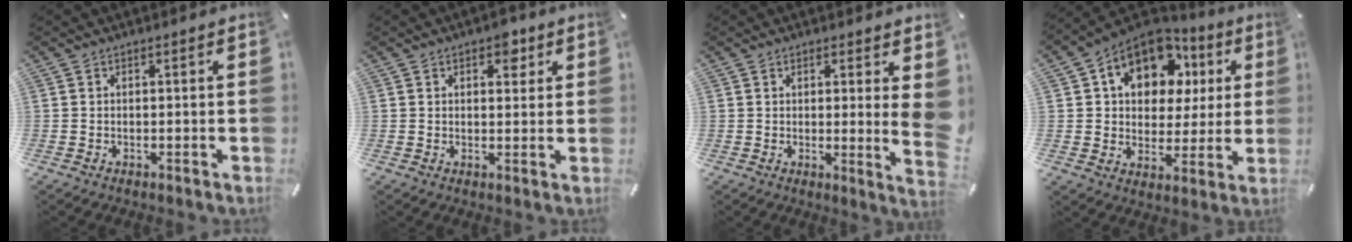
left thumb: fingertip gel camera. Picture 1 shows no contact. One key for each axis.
{"total": 4.2, "fx": 2.2, "fy": 2.7, "fz": 2.3, "tx": -0.013, "ty": -0.007, "tz": 0.029}
{"total": 6.0, "fx": 1.6, "fy": 0.2, "fz": 5.8, "tx": -0.078, "ty": -0.032, "tz": 0.026}
{"total": 14.2, "fx": 6.4, "fy": 10.5, "fz": 7.1, "tx": -0.118, "ty": -0.022, "tz": 0.118}